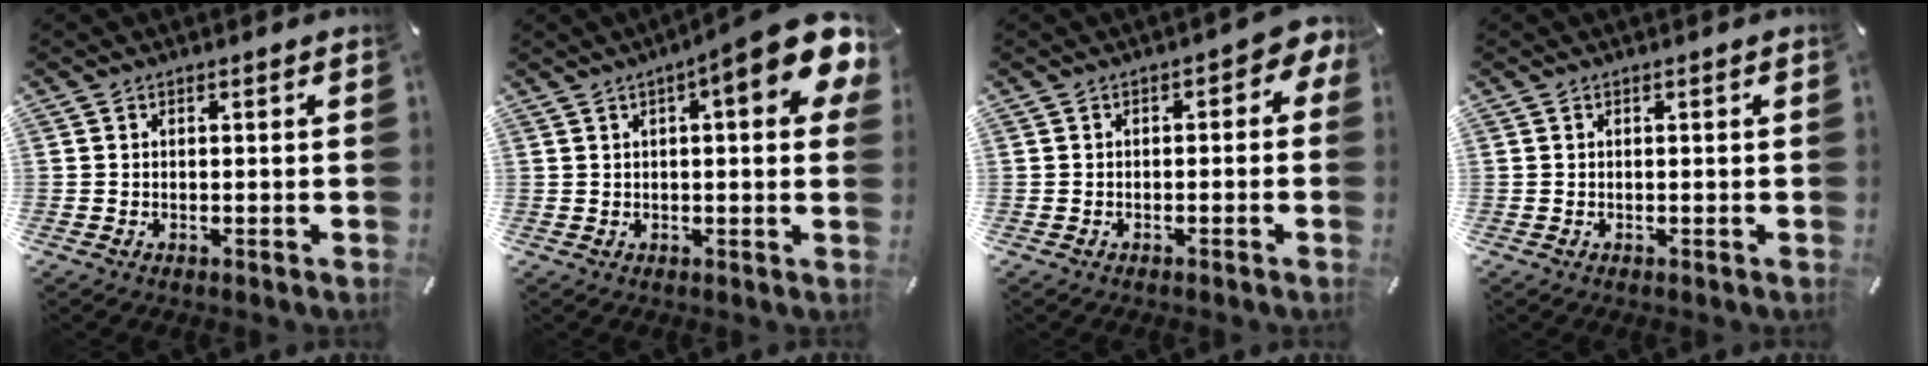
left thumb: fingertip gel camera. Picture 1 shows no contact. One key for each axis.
{"total": 13.5, "fx": 6.0, "fy": 3.0, "fz": 11.7, "tx": -0.157, "ty": -0.034, "tz": 0.091}
{"total": 2.9, "fx": -0.9, "fy": 1.8, "fz": 2.1, "tx": -0.033, "ty": 0.011, "tz": -0.020}
{"total": 0.0}